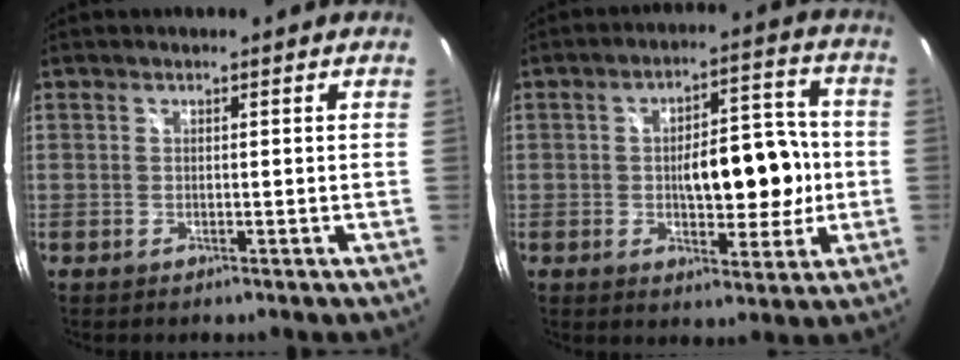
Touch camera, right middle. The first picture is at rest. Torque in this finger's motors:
{"motor_torque": [1.87, -0.26, 0.81, 0.13]}